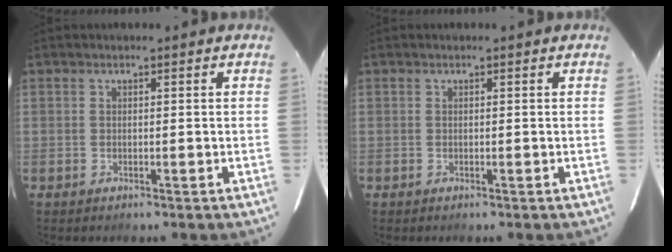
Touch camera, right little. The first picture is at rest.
{"total": 0.0}